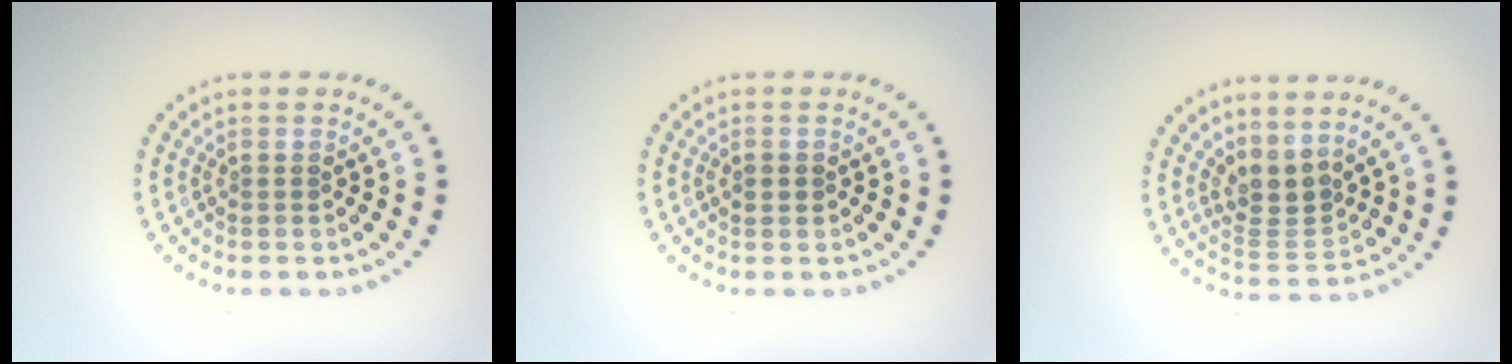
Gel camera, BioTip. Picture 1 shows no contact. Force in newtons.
{"total": 1.1, "press": 1.1, "slide": 0.2}
{"total": 2.8, "press": 2.0, "slide": 1.9}